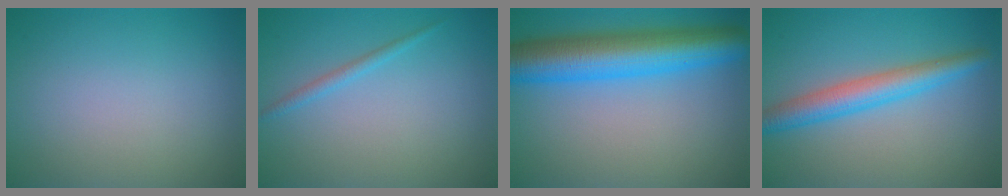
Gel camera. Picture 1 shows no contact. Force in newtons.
{"total": 1.1, "press": 1.1, "slide": 0.1}
{"total": 9.1, "press": 9.1, "slide": 0.2}
{"total": 4.3, "press": 4.3, "slide": 0.2}